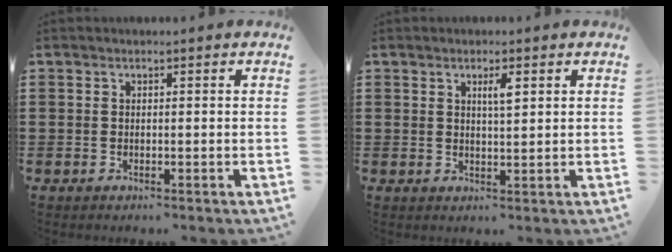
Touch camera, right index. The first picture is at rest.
{"total": 2.4, "force": [1.0, 0.5, 2.1], "torque": [-0.035, 0.000, 0.013]}